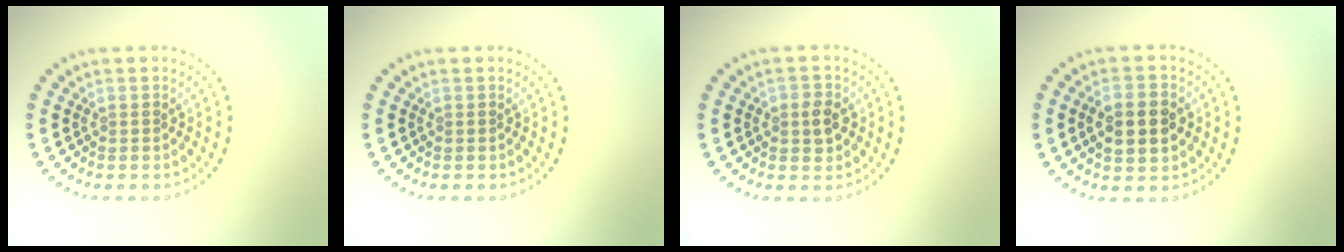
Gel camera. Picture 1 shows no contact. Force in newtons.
{"total": 0.0}
{"total": 2.1, "press": 2.0, "slide": 0.5}
{"total": 4.6, "press": 4.6, "slide": 0.1}